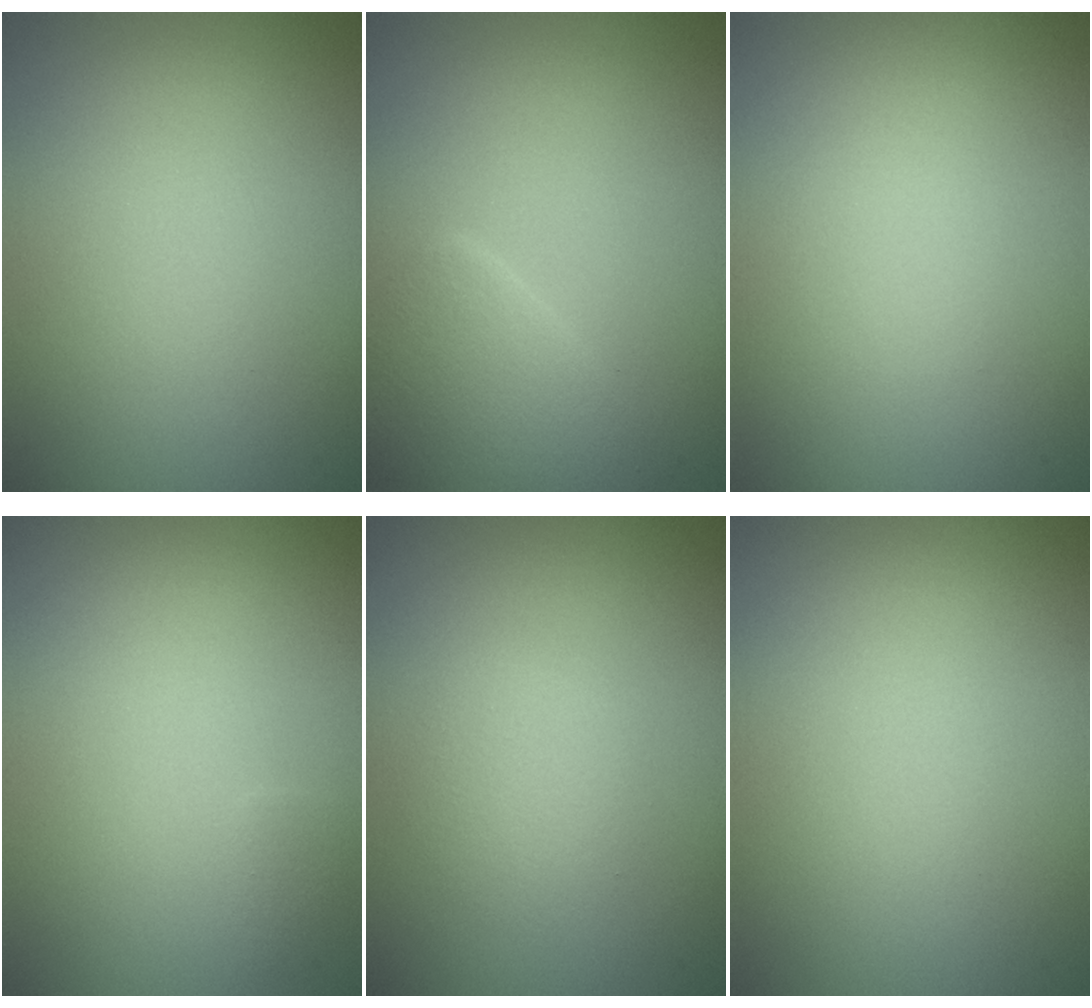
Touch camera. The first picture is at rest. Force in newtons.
{"total": 3.6, "press": 3.6, "slide": 0.1}
{"total": 0.0}
{"total": 0.6, "press": 0.6, "slide": 0.0}
{"total": 1.5, "press": 1.5, "slide": 0.0}
{"total": 0.0}